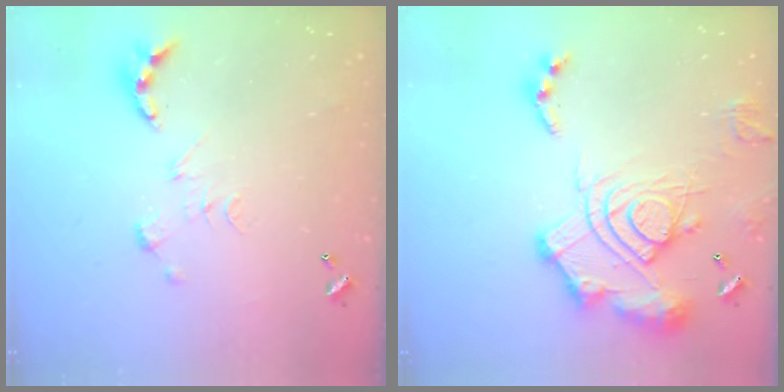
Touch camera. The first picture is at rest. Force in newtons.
{"total": 20.2, "press": 20.0, "slide": 2.4}